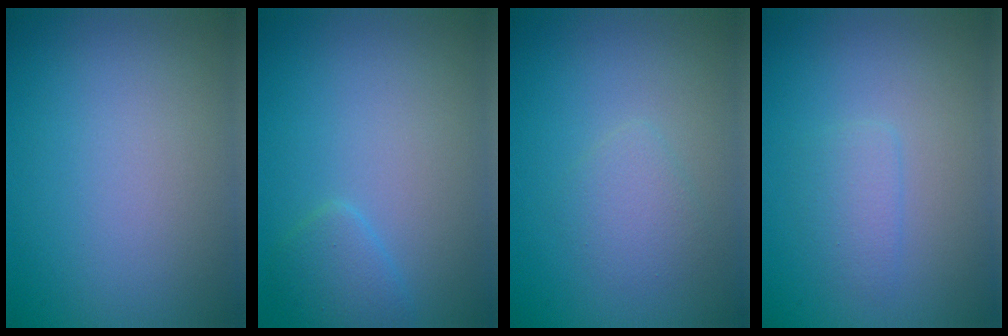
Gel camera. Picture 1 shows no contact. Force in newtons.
{"total": 1.7, "press": 1.7, "slide": 0.1}
{"total": 1.8, "press": 1.8, "slide": 0.1}
{"total": 1.6, "press": 1.6, "slide": 0.0}